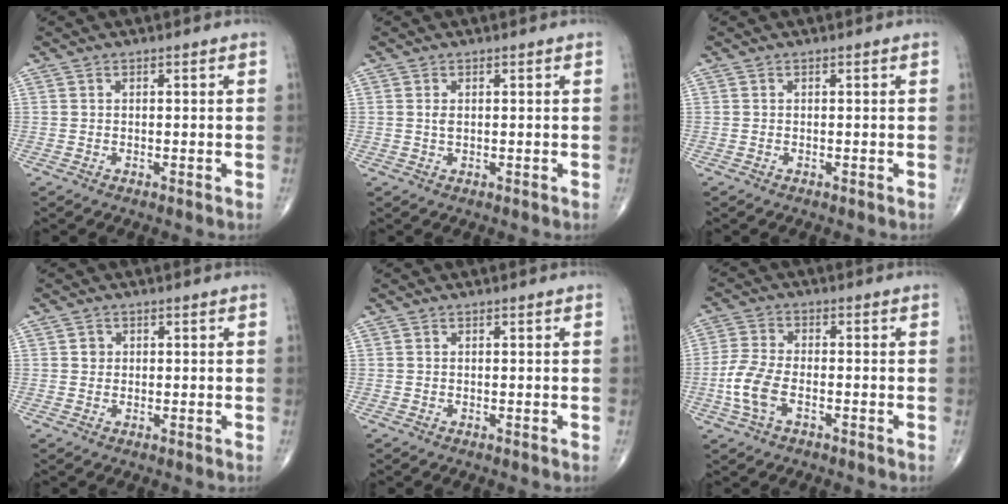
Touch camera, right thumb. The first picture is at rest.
{"total": 1.1, "force": [0.2, 0.5, 0.9], "torque": [-0.019, -0.001, 0.005]}
{"total": 0.0}
{"total": 1.2, "force": [0.2, 1.2, 0.3], "torque": [0.003, 0.003, 0.002]}
{"total": 0.0}
{"total": 7.4, "force": [-2.5, 3.8, 5.9], "torque": [-0.139, 0.015, -0.052]}